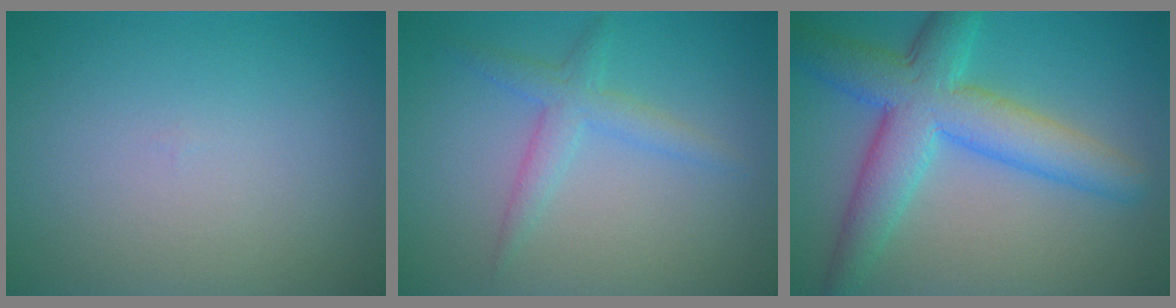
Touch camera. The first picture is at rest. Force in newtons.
{"total": 3.4, "press": 3.4, "slide": 0.2}
{"total": 7.7, "press": 7.7, "slide": 0.1}